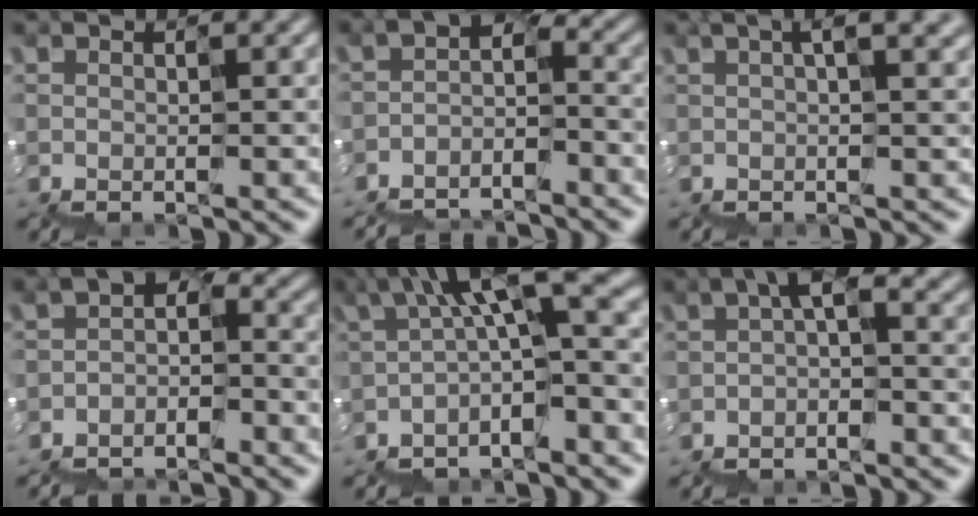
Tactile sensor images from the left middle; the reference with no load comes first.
{"total": 4.7, "force": [-4.2, 1.7, 1.3], "torque": [-0.043, -0.009, -0.067]}
{"total": 6.3, "force": [1.9, 2.7, 5.3], "torque": [-0.044, 0.024, 0.022]}
{"total": 3.8, "force": [-3.2, 1.6, 1.3], "torque": [-0.039, -0.004, -0.053]}
{"total": 7.7, "force": [0.0, 2.0, 7.4], "torque": [-0.118, 0.037, -0.008]}
{"total": 1.6, "force": [-0.3, 0.3, 1.5], "torque": [-0.037, 0.009, -0.011]}